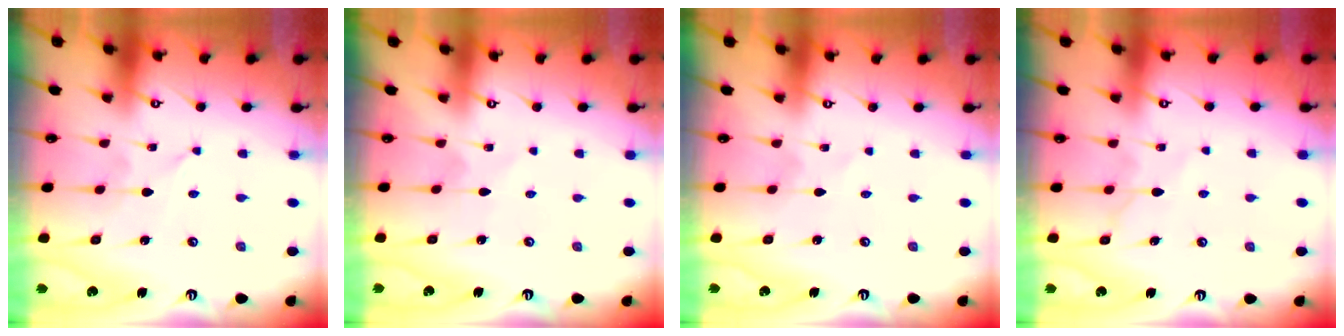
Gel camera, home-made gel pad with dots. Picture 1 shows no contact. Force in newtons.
{"total": 2.7, "press": 2.7, "slide": 0.3}
{"total": 0.0}
{"total": 6.3, "press": 6.3, "slide": 0.5}